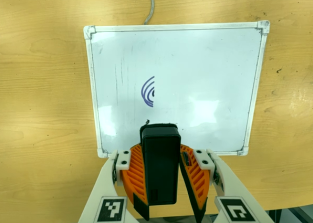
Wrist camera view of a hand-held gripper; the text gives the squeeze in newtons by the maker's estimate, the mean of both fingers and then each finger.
{"total": 7.0, "left": 7.4, "right": 6.6}